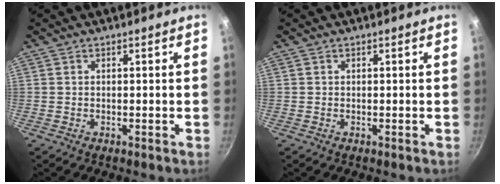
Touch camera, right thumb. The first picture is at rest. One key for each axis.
{"total": 0.0}